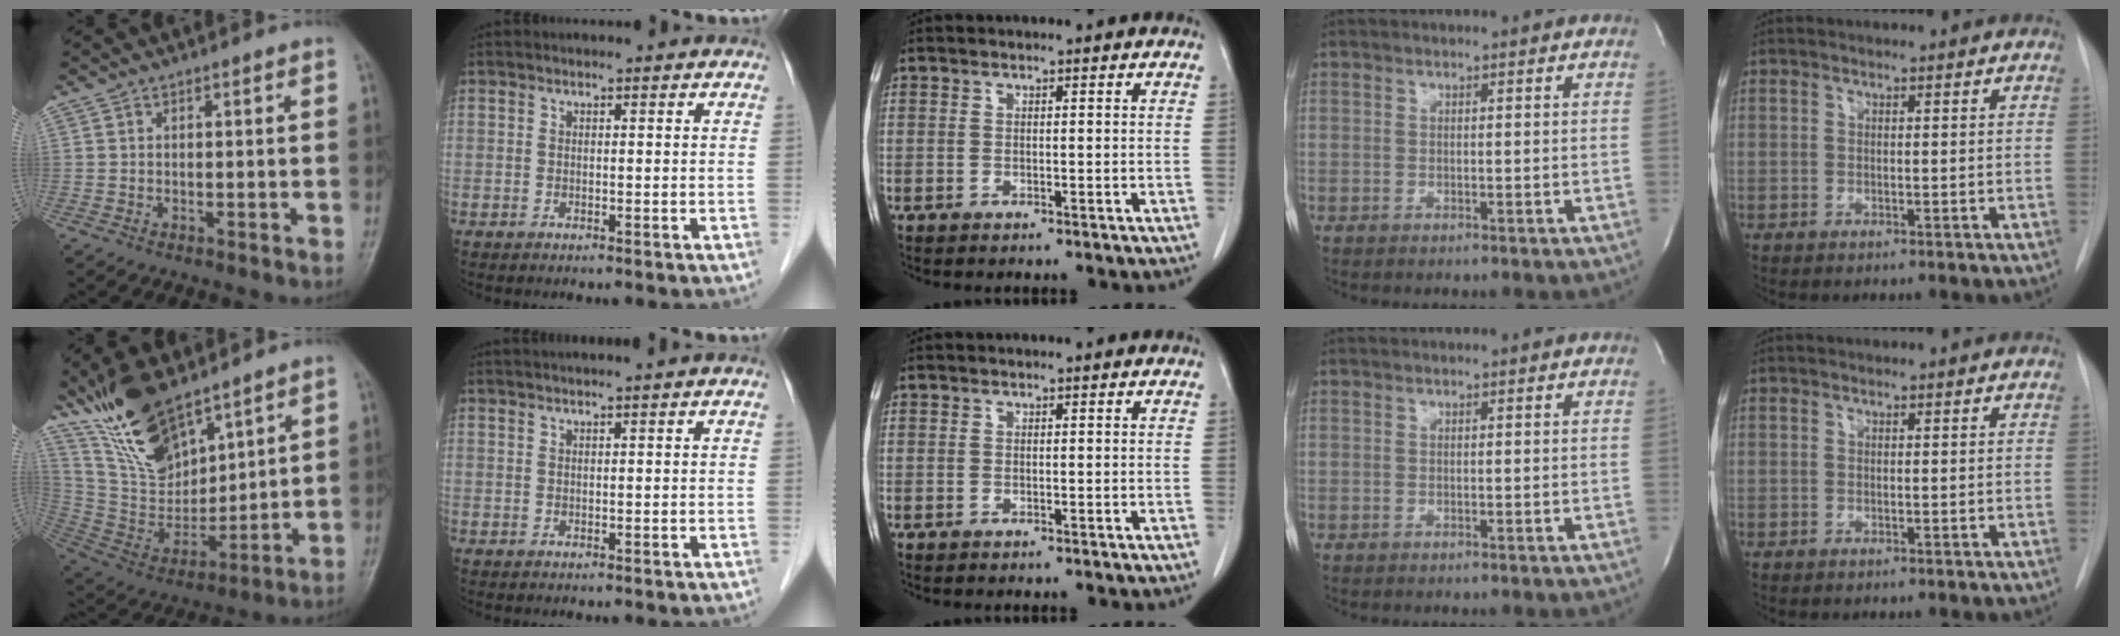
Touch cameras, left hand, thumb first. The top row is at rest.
{"thumb": {"total": 17.1, "force": [12.4, 7.0, 9.6], "torque": [-0.139, -0.069, 0.250]}, "index": {"total": 1.9, "force": [1.5, -0.6, 1.0], "torque": [-0.013, 0.007, 0.032]}}